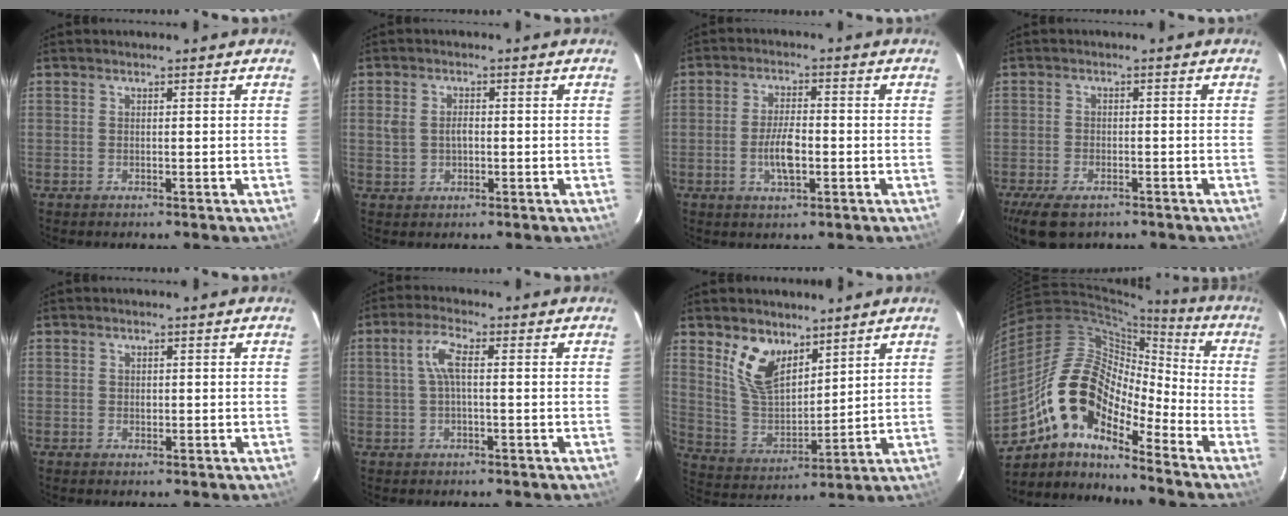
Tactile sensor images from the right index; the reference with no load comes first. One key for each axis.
{"total": 3.4, "fx": -0.1, "fy": 2.4, "fz": 2.4, "tx": -0.047, "ty": 0.007, "tz": 0.004}
{"total": 5.9, "fx": -1.6, "fy": 2.4, "fz": 5.2, "tx": -0.105, "ty": 0.000, "tz": -0.027}
{"total": 7.1, "fx": -4.7, "fy": 3.5, "fz": 3.9, "tx": -0.098, "ty": -0.017, "tz": -0.083}
{"total": 0.7, "fx": 0.0, "fy": 0.7, "fz": 0.2, "tx": -0.003, "ty": 0.000, "tz": 0.001}
{"total": 4.3, "fx": 0.3, "fy": 1.0, "fz": 4.1, "tx": -0.084, "ty": 0.010, "tz": 0.007}
{"total": 10.8, "fx": 6.9, "fy": 5.6, "fz": 6.1, "tx": -0.122, "ty": 0.005, "tz": 0.143}
{"total": 15.5, "fx": -10.5, "fy": 6.3, "fz": 9.4, "tx": -0.154, "ty": 0.005, "tz": -0.215}